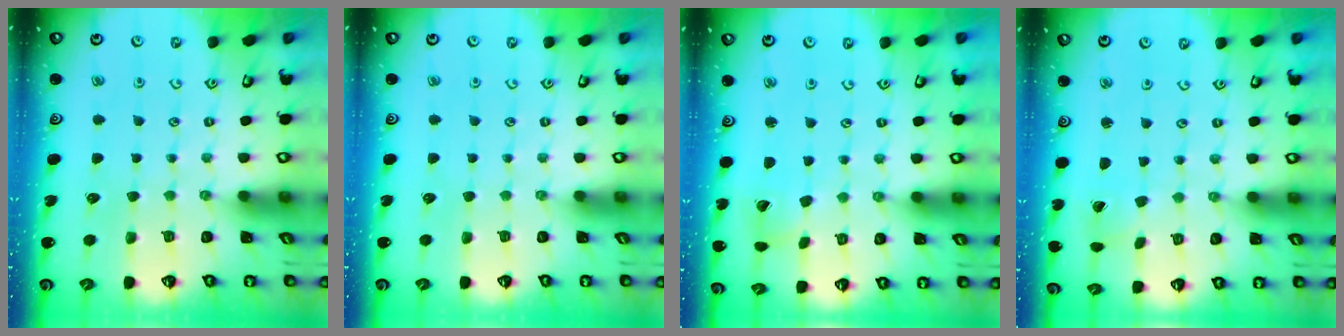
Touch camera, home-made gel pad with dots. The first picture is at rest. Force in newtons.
{"total": 0.0}
{"total": 4.8, "press": 4.8, "slide": 0.5}
{"total": 1.7, "press": 1.7, "slide": 0.1}